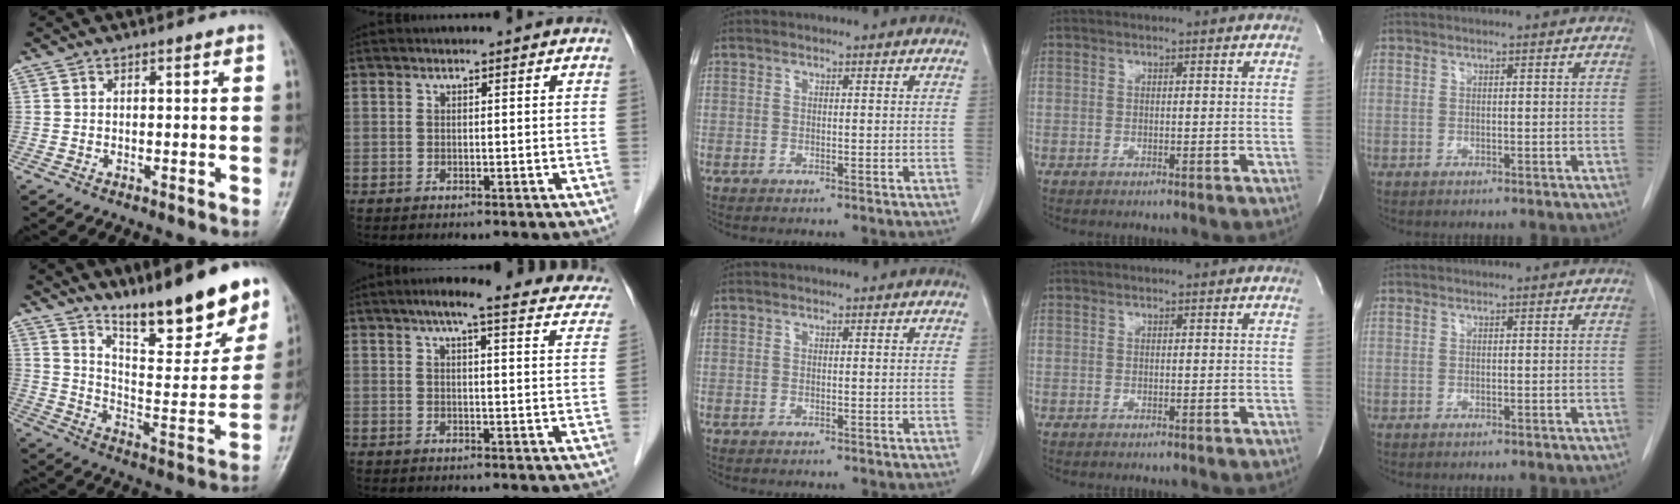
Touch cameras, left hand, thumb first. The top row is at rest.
{"thumb": {"total": 20.3, "force": [15.2, 5.0, 12.5], "torque": [-0.141, -0.098, 0.243]}, "index": {"total": 19.8, "force": [17.4, 2.9, 9.0], "torque": [-0.109, -0.003, 0.191]}}